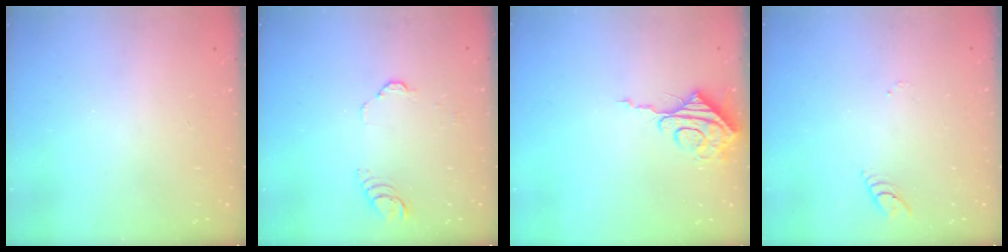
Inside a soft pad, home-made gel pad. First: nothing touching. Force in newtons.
{"total": 3.0, "press": 3.0, "slide": 0.3}
{"total": 8.5, "press": 8.5, "slide": 0.9}
{"total": 3.0, "press": 3.0, "slide": 0.3}